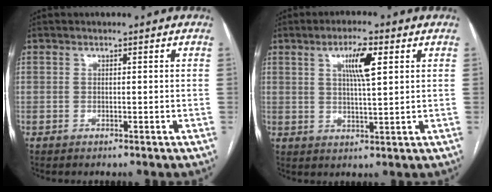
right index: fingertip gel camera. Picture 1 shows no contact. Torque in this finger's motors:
{"motor_torque": [0.63, 0.22, 0.19, 0.07]}